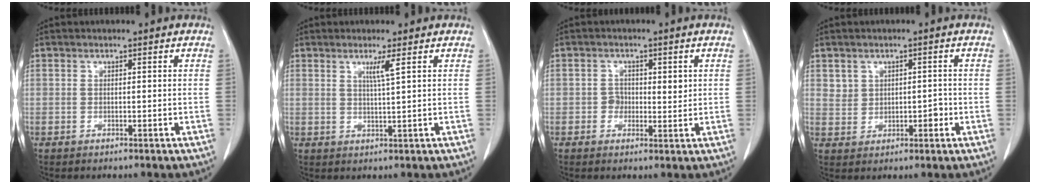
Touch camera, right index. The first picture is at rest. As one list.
[{"total": 2.5, "force": [1.2, -0.5, 2.1], "torque": [-0.040, -0.006, 0.024]}, {"total": 3.0, "force": [0.4, 2.3, 1.9], "torque": [-0.021, 0.003, 0.004]}, {"total": 3.4, "force": [0.5, 2.8, 1.7], "torque": [-0.020, 0.009, 0.016]}]